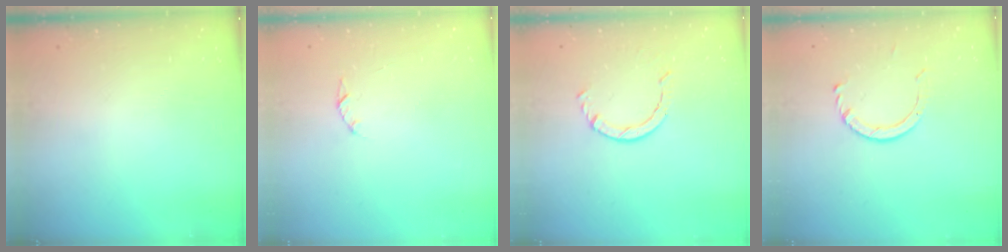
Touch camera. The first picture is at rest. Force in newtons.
{"total": 1.4, "press": 1.4, "slide": 0.3}
{"total": 2.5, "press": 2.5, "slide": 0.3}
{"total": 4.6, "press": 4.5, "slide": 0.5}